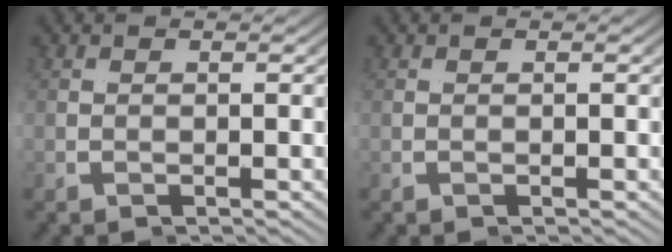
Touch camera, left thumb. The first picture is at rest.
{"total": 0.0}